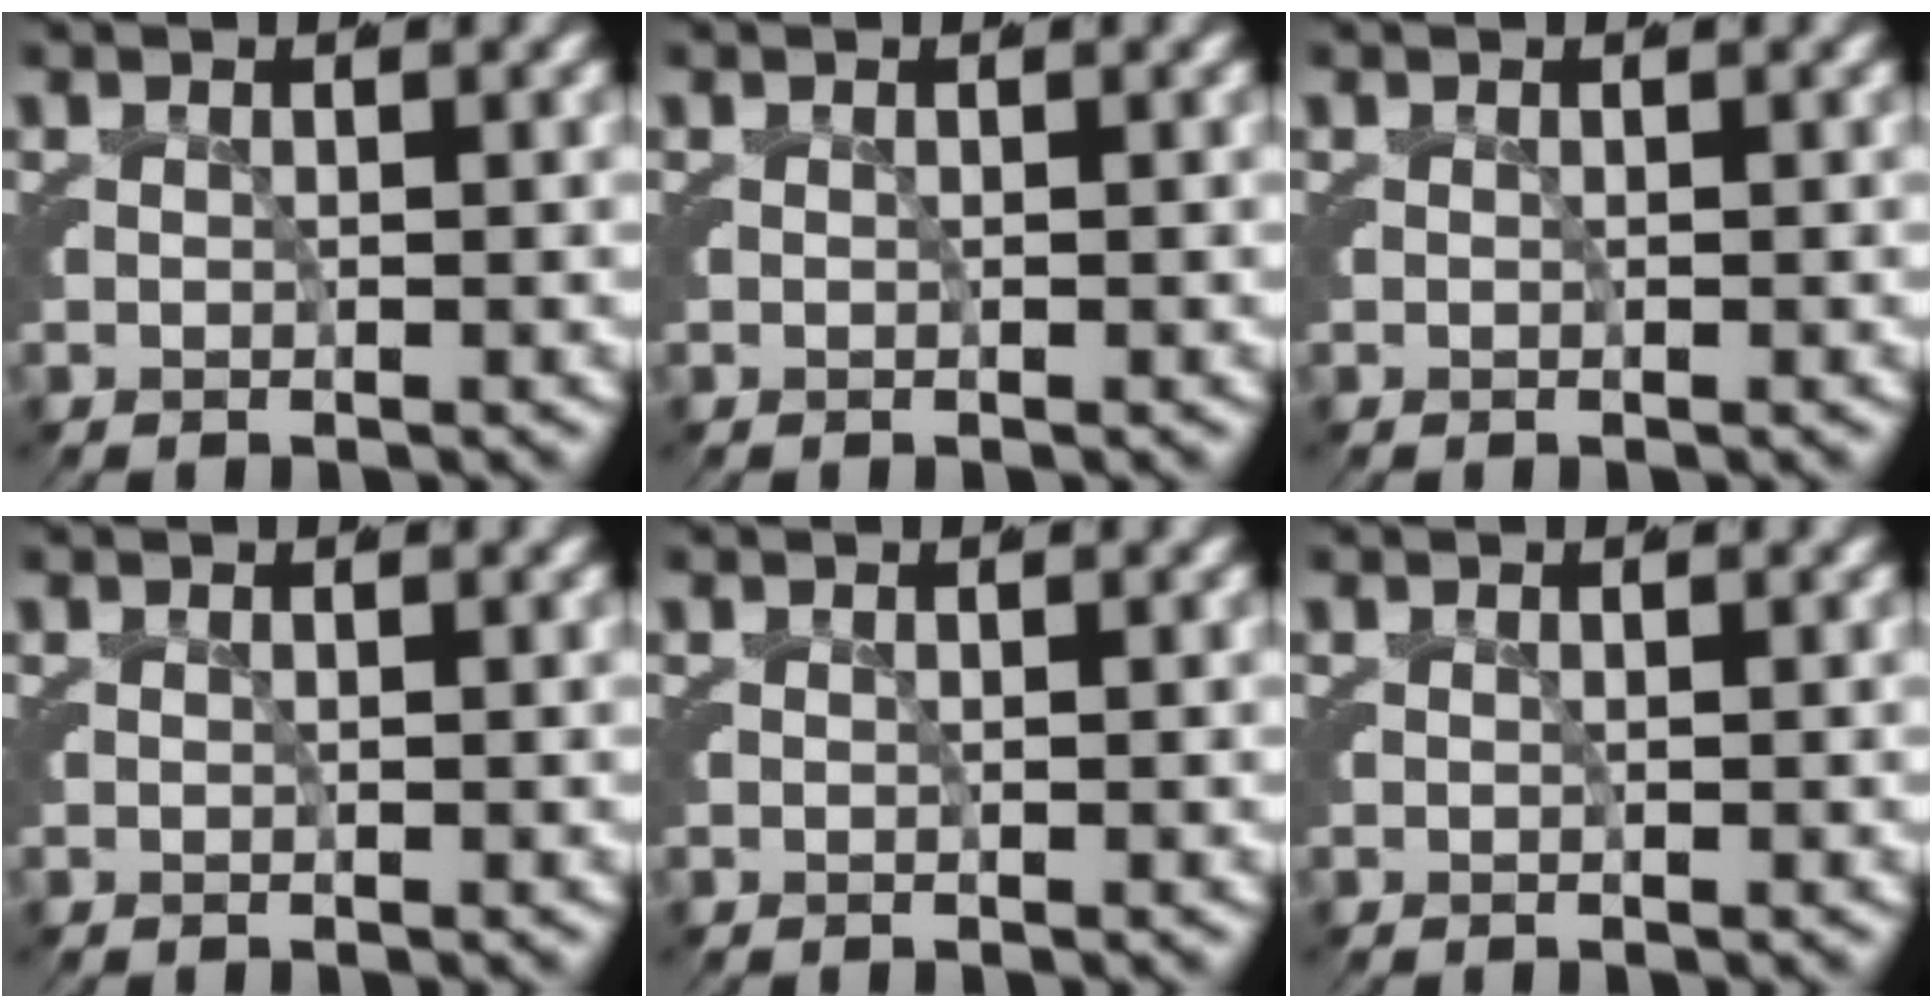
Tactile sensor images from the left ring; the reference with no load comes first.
{"total": 0.0}
{"total": 0.0}
{"total": 0.0}
{"total": 0.0}
{"total": 0.0}